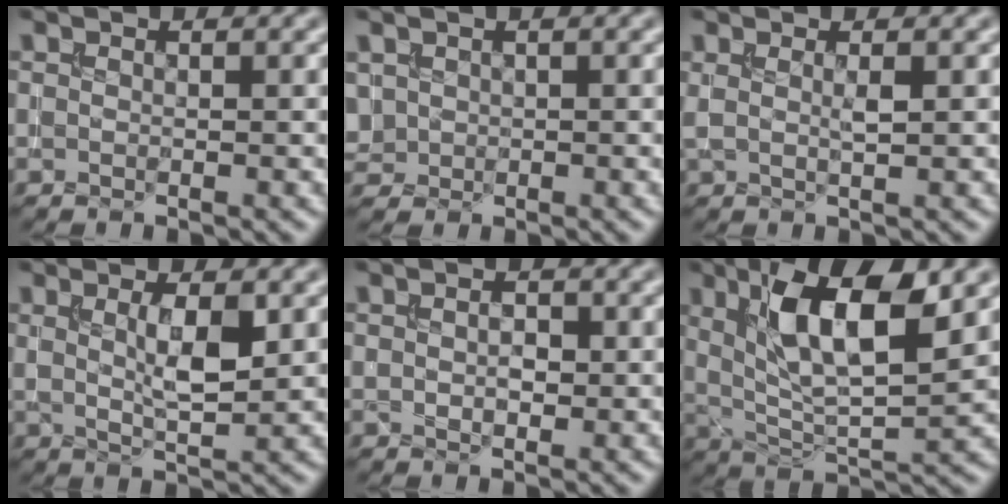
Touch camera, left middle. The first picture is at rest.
{"total": 1.5, "force": [0.4, 1.3, 0.4], "torque": [-0.011, -0.002, 0.011]}
{"total": 1.4, "force": [0.5, 0.2, 1.3], "torque": [-0.025, -0.001, 0.006]}
{"total": 3.4, "force": [0.9, 0.8, 3.2], "torque": [-0.058, -0.004, 0.017]}
{"total": 1.5, "force": [0.1, 0.9, 1.1], "torque": [-0.022, 0.001, 0.001]}
{"total": 9.7, "force": [3.4, 3.2, 8.5], "torque": [-0.145, -0.004, 0.059]}